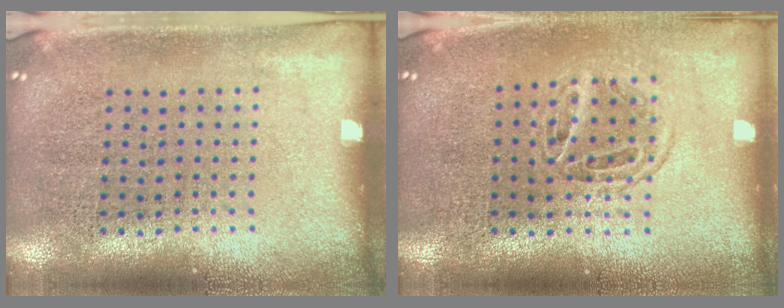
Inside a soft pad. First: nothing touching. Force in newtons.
{"total": 1.2, "press": 1.0, "slide": 0.6}